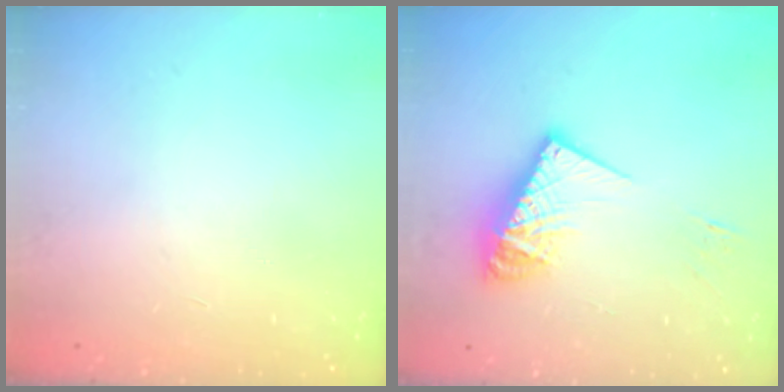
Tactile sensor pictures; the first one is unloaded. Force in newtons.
{"total": 13.8, "press": 13.7, "slide": 1.5}